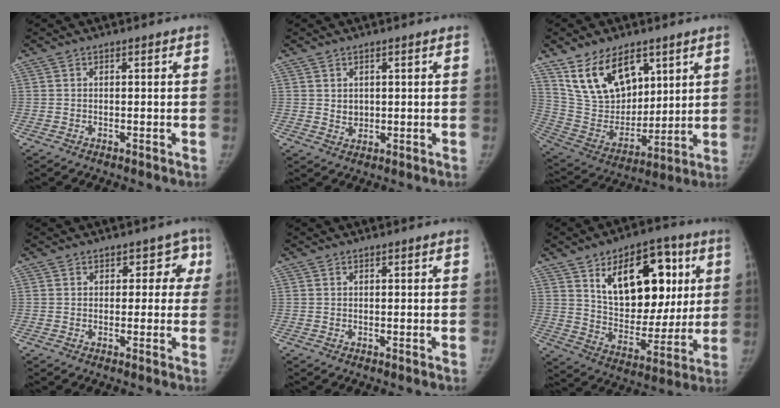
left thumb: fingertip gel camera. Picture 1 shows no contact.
{"total": 2.2, "force": [0.7, 1.8, 1.0], "torque": [-0.010, -0.008, 0.019]}
{"total": 17.4, "force": [9.8, 10.3, 10.0], "torque": [-0.134, -0.049, 0.204]}
{"total": 4.7, "force": [1.6, 3.8, 2.1], "torque": [0.032, 0.002, 0.006]}
{"total": 0.0}
{"total": 22.2, "force": [7.6, 13.2, 16.2], "torque": [-0.177, -0.023, 0.126]}